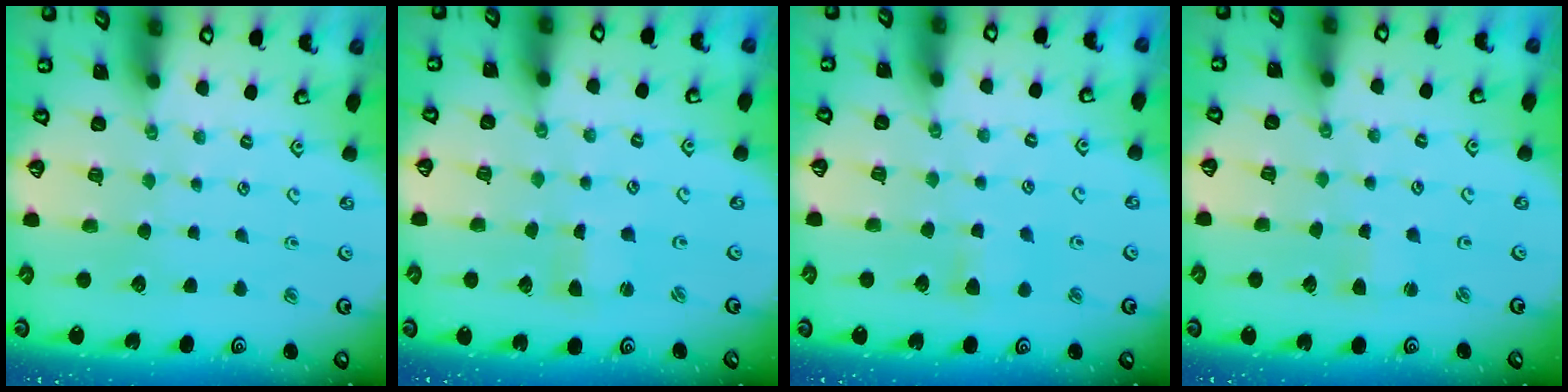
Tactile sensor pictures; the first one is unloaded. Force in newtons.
{"total": 1.1, "press": 1.0, "slide": 0.2}
{"total": 4.8, "press": 4.7, "slide": 0.8}
{"total": 1.9, "press": 1.9, "slide": 0.2}